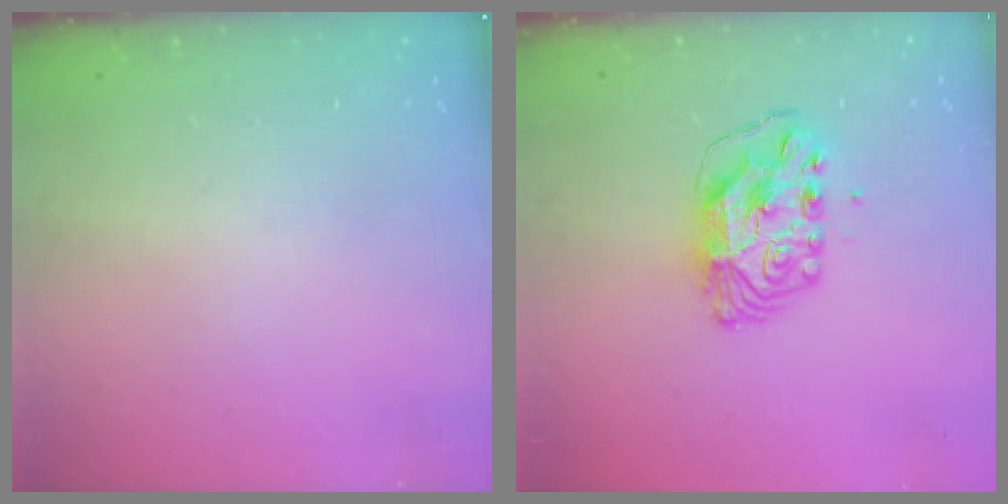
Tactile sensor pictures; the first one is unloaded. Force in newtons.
{"total": 9.6, "press": 9.6, "slide": 0.9}